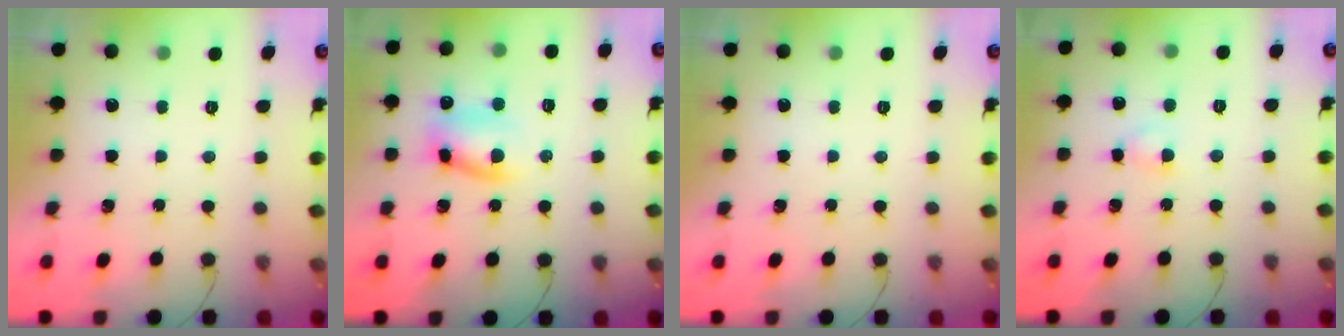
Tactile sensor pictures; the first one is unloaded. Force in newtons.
{"total": 9.6, "press": 9.6, "slide": 1.0}
{"total": 0.0}
{"total": 3.4, "press": 3.2, "slide": 1.1}